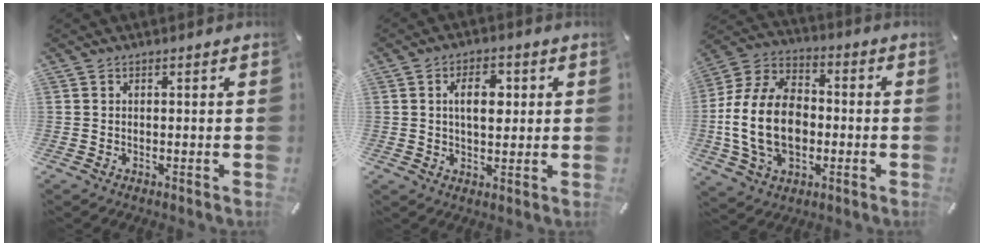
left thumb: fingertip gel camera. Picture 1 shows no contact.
{"total": 7.4, "force": [1.5, 4.4, 5.8], "torque": [-0.088, 0.002, 0.019]}
{"total": 17.9, "force": [-2.4, 12.6, 12.4], "torque": [-0.292, 0.010, -0.048]}